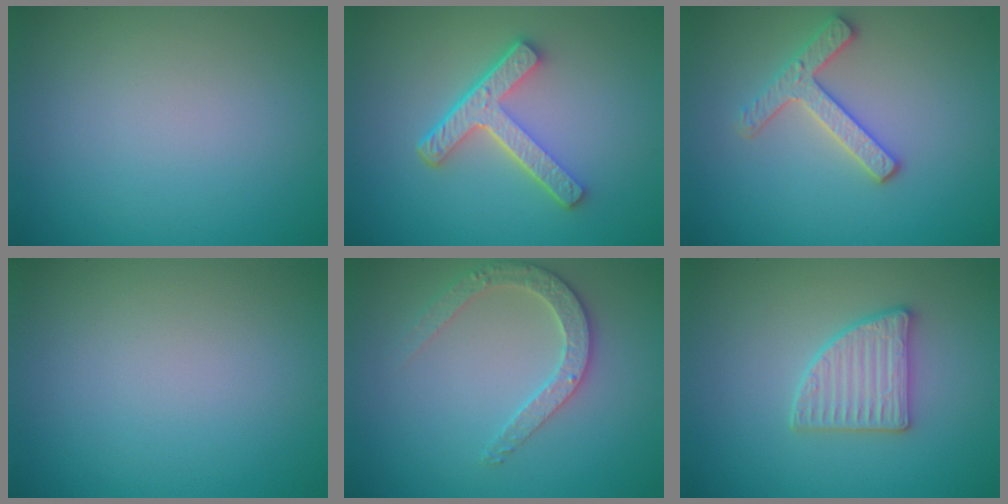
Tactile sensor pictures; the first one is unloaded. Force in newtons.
{"total": 4.6, "press": 3.3, "slide": 3.1}
{"total": 2.8, "press": 2.7, "slide": 0.9}
{"total": 0.0}
{"total": 2.7, "press": 2.7, "slide": 0.3}
{"total": 3.1, "press": 3.0, "slide": 1.0}